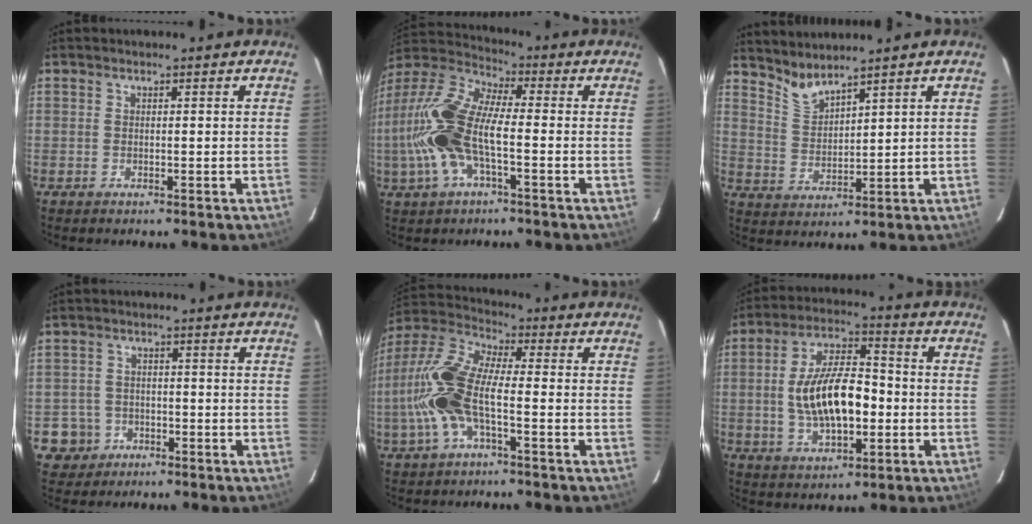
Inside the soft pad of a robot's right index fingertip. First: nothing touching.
{"total": 17.2, "force": [-3.1, 6.6, 15.6], "torque": [-0.327, 0.005, -0.069]}
{"total": 5.2, "force": [4.8, 0.7, 1.7], "torque": [-0.033, -0.005, 0.101]}
{"total": 5.7, "force": [-2.2, 5.2, 0.2], "torque": [-0.018, 0.025, -0.035]}
{"total": 14.2, "force": [-3.1, 4.8, 12.9], "torque": [-0.281, 0.005, -0.065]}
{"total": 14.4, "force": [-1.6, 6.6, 12.7], "torque": [-0.238, 0.012, -0.022]}